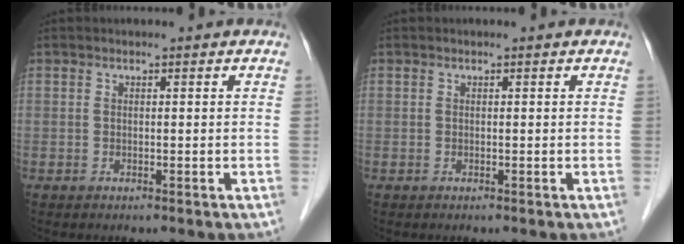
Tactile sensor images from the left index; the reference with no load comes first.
{"total": 0.0}